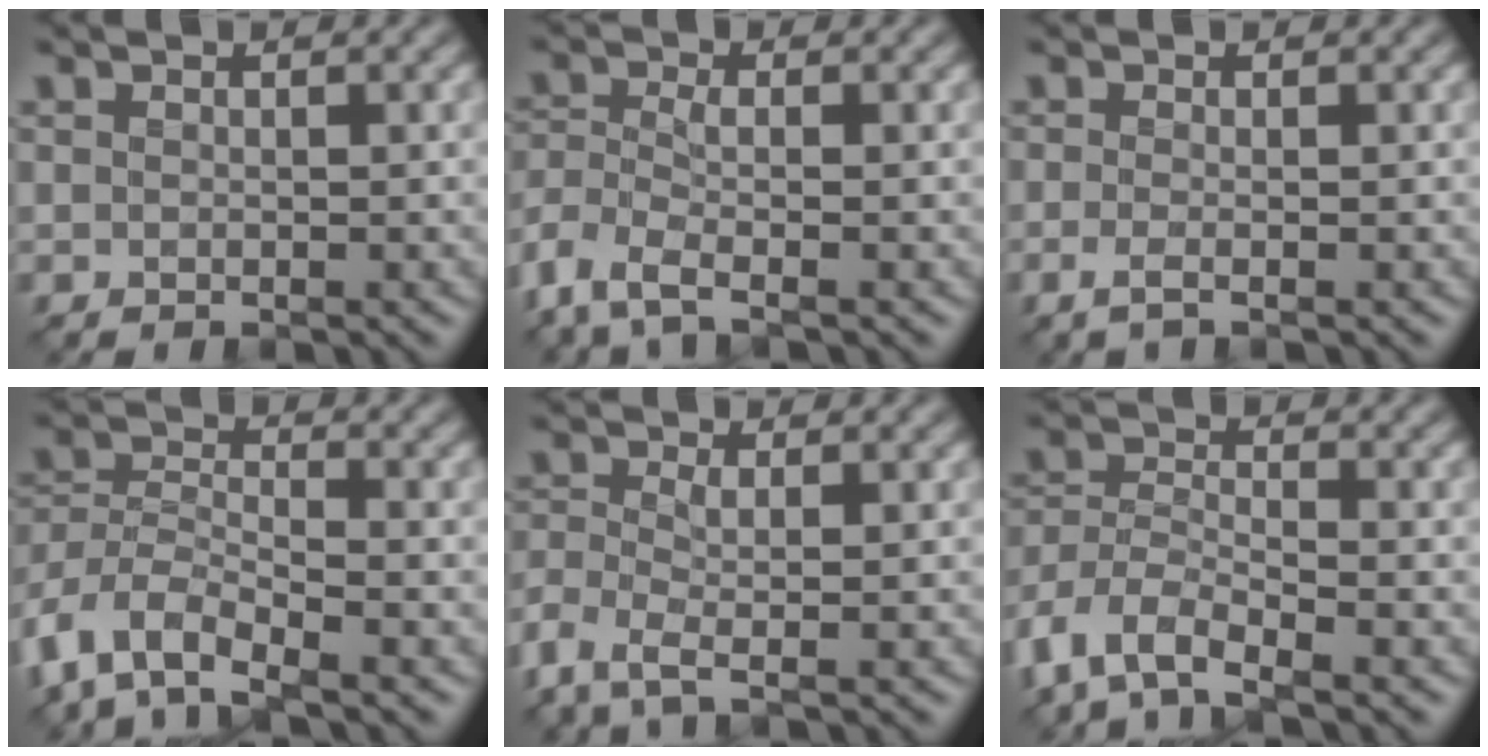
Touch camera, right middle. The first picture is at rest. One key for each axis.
{"total": 4.4, "fx": -2.9, "fy": 1.5, "fz": 2.9, "tx": -0.072, "ty": -0.010, "tz": -0.069}
{"total": 1.6, "fx": -0.6, "fy": 0.5, "fz": 1.4, "tx": -0.030, "ty": -0.007, "tz": -0.016}
{"total": 7.5, "fx": -5.0, "fy": 3.5, "fz": 4.5, "tx": -0.091, "ty": -0.006, "tz": -0.107}
{"total": 3.5, "fx": -1.9, "fy": 1.1, "fz": 2.7, "tx": -0.069, "ty": -0.010, "tz": -0.045}
{"total": 6.7, "fx": -4.5, "fy": 2.9, "fz": 4.1, "tx": -0.091, "ty": -0.008, "tz": -0.097}